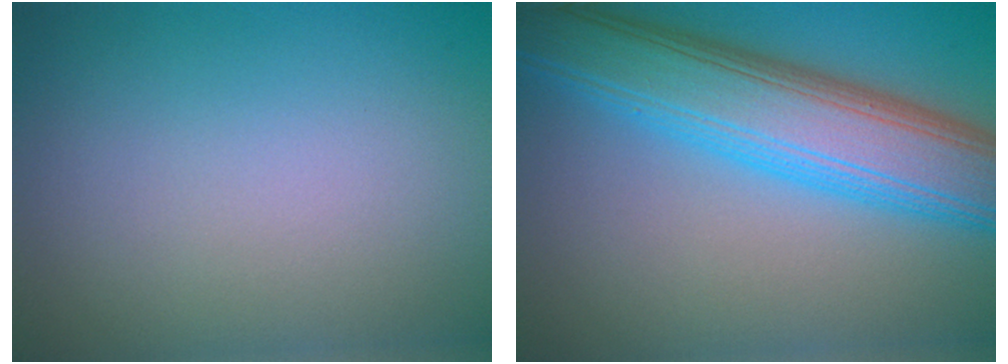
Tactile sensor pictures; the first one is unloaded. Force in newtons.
{"total": 9.9, "press": 9.9, "slide": 0.2}